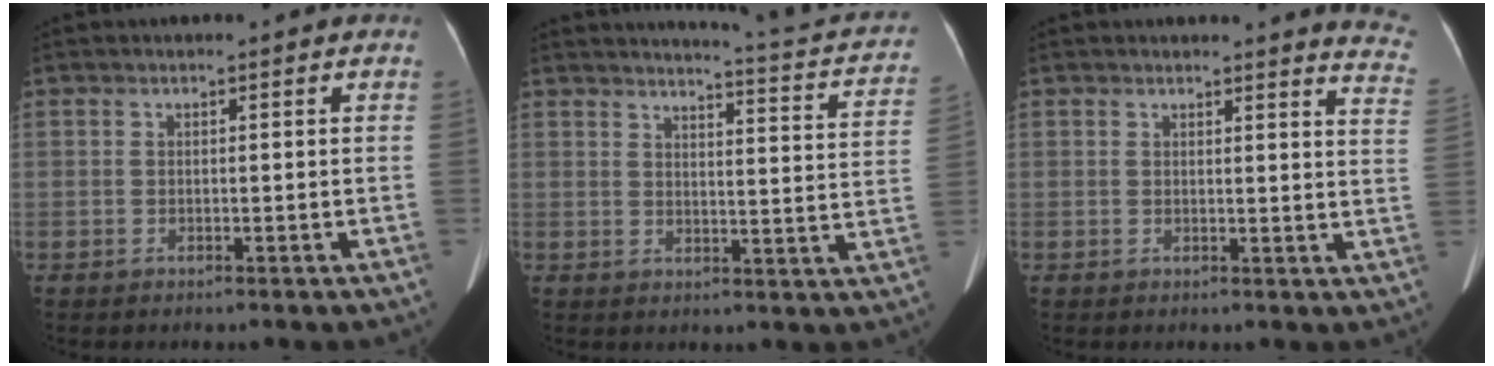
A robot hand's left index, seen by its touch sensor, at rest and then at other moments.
{"total": 14.5, "force": [13.5, 0.9, 5.3], "torque": [-0.059, -0.060, 0.127]}
{"total": 8.6, "force": [8.5, 0.4, 1.6], "torque": [0.007, -0.076, 0.054]}